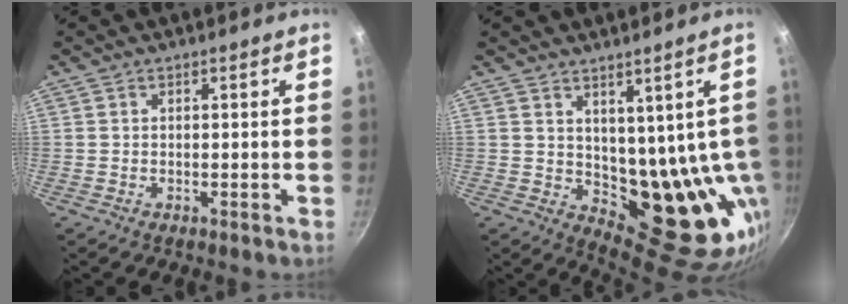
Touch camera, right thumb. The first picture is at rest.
{"total": 13.2, "force": [2.9, 8.0, 10.1], "torque": [-0.096, -0.032, 0.069]}